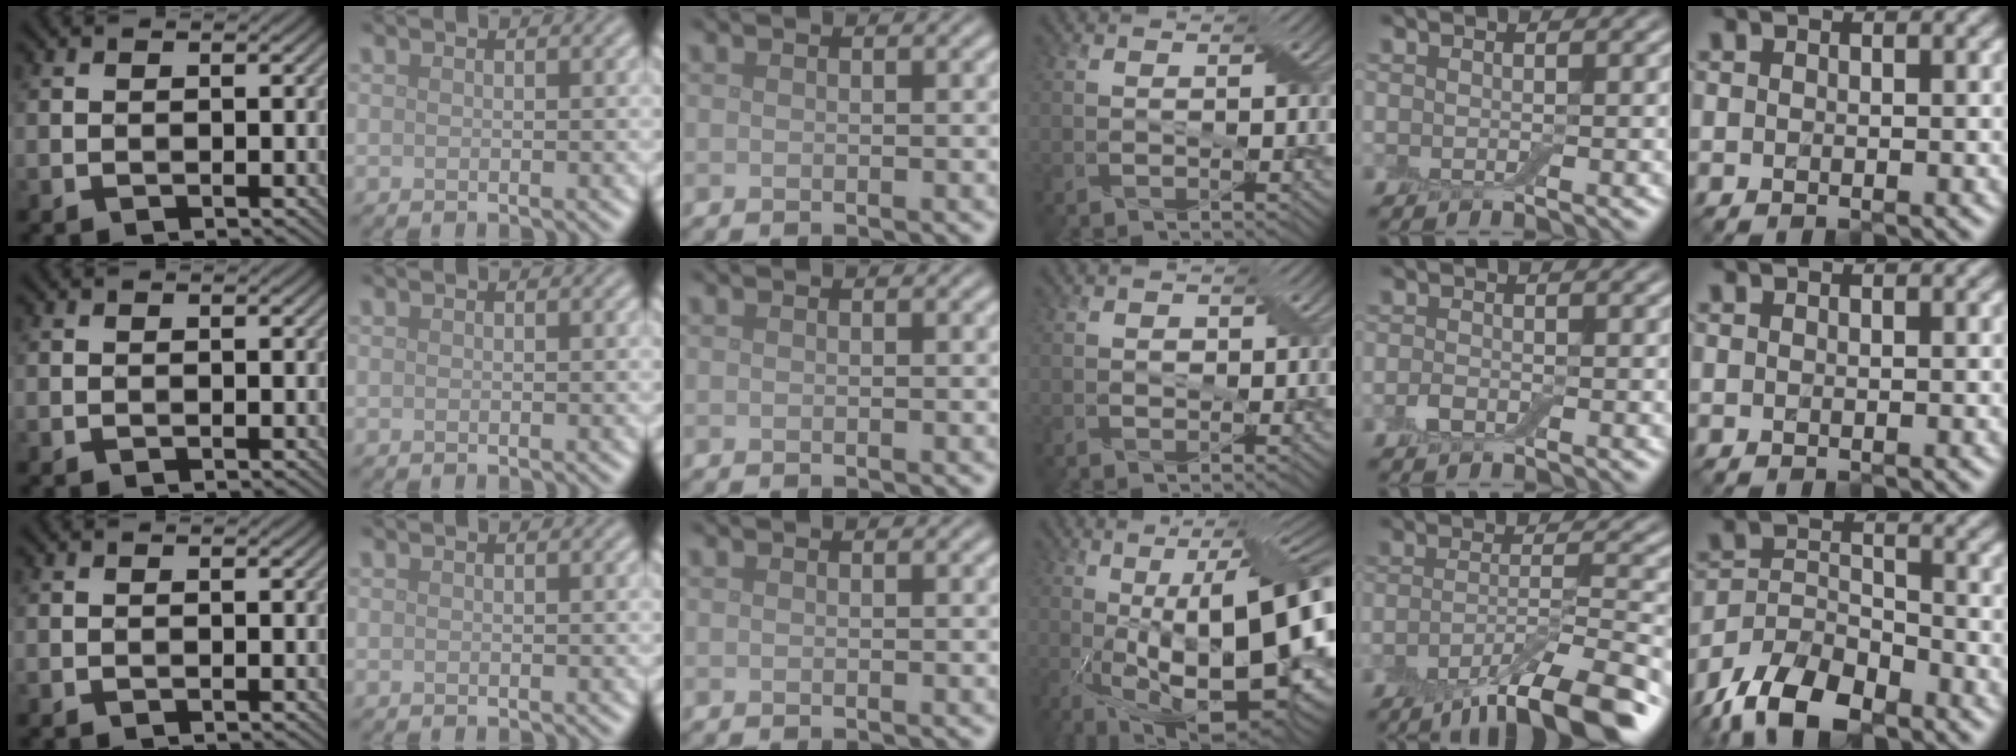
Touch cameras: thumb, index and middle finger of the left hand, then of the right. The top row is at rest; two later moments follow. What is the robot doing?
{"motion": "insert", "object": "drawer"}